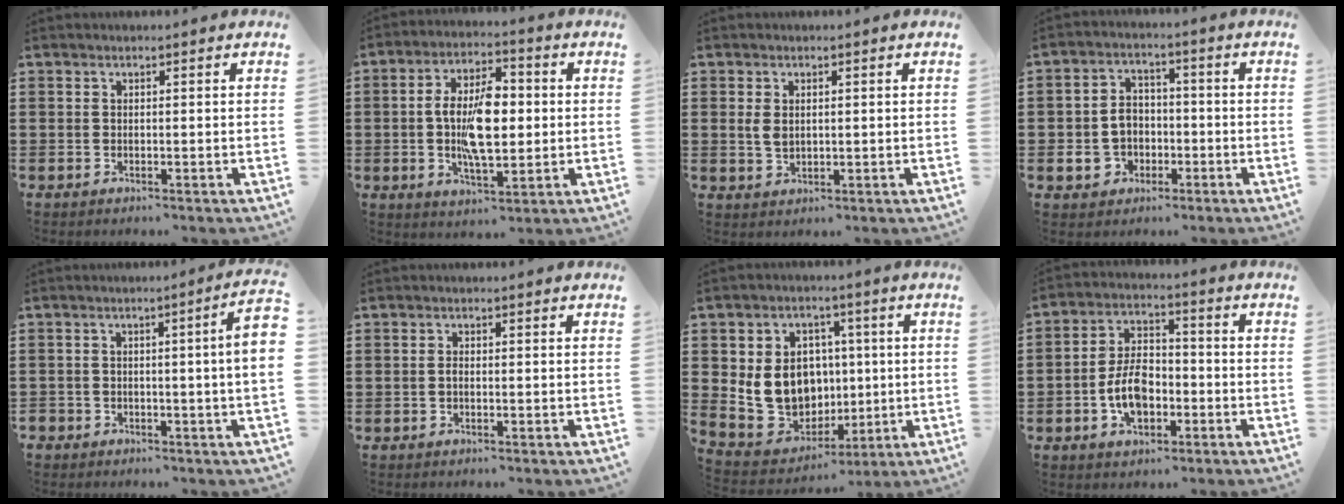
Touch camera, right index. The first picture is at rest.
{"total": 9.9, "force": [-0.3, 4.4, 8.9], "torque": [-0.182, 0.008, -0.010]}
{"total": 2.3, "force": [0.7, 1.5, 1.6], "torque": [-0.033, 0.006, 0.012]}
{"total": 5.7, "force": [-1.4, 5.1, 2.1], "torque": [-0.064, 0.013, -0.030]}
{"total": 4.0, "force": [-1.0, 0.4, 3.9], "torque": [-0.064, -0.006, -0.016]}
{"total": 0.8, "force": [-0.3, 0.3, 0.7], "torque": [-0.016, -0.004, -0.005]}
{"total": 11.5, "force": [0.5, 10.0, 5.6], "torque": [-0.137, 0.008, 0.018]}
{"total": 7.4, "force": [-2.3, 4.4, 5.5], "torque": [-0.122, 0.006, -0.046]}